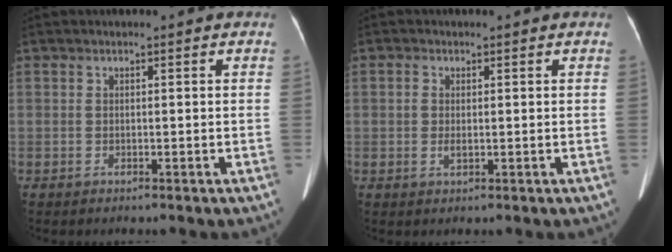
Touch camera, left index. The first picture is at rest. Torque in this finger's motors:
{"motor_torque": [0.12, -0.05, 0.18, 0.02]}